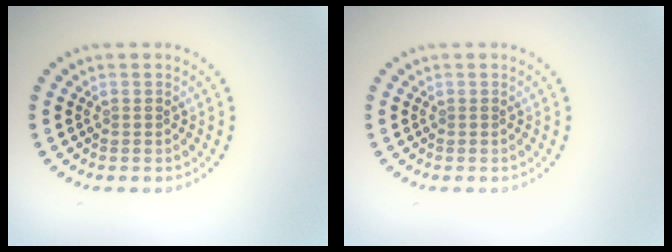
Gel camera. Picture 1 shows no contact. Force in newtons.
{"total": 0.0}